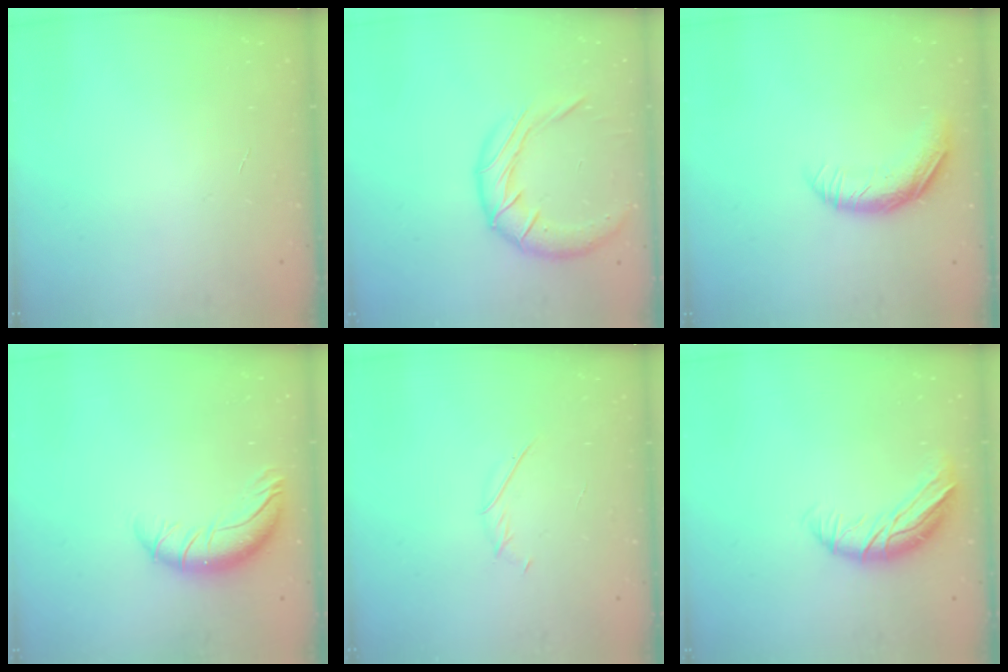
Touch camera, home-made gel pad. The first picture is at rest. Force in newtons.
{"total": 14.2, "press": 14.1, "slide": 1.6}
{"total": 10.8, "press": 10.5, "slide": 2.3}
{"total": 9.4, "press": 9.2, "slide": 2.2}
{"total": 2.0, "press": 2.0, "slide": 0.6}
{"total": 10.4, "press": 10.2, "slide": 1.7}